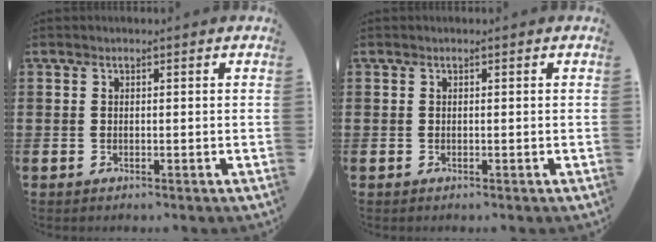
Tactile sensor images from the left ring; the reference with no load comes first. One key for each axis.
{"total": 0.0}